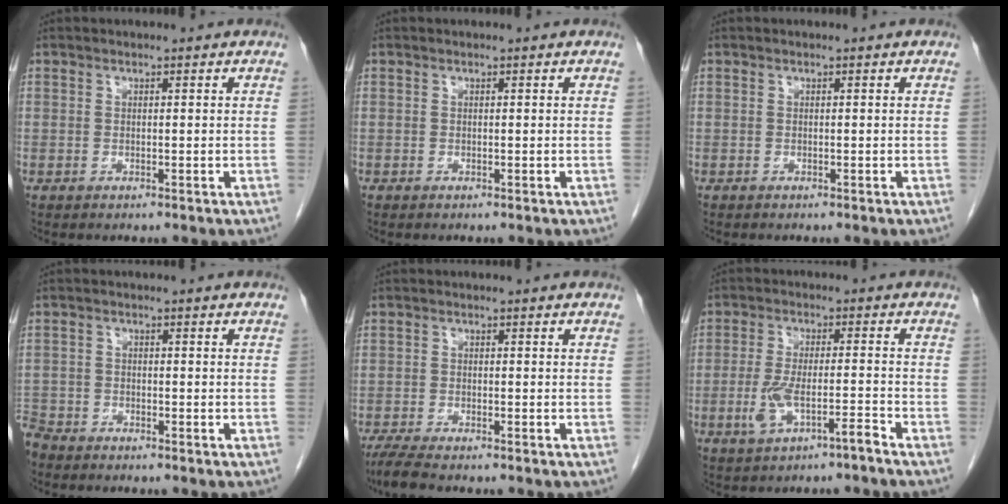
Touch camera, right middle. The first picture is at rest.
{"total": 0.0}
{"total": 0.0}
{"total": 4.1, "force": [-3.8, 1.4, 0.3], "torque": [-0.008, -0.009, -0.077]}
{"total": 4.6, "force": [-3.9, 0.5, 2.5], "torque": [-0.050, -0.014, -0.065]}
{"total": 5.6, "force": [-3.1, 0.9, 4.6], "torque": [-0.100, 0.006, -0.054]}